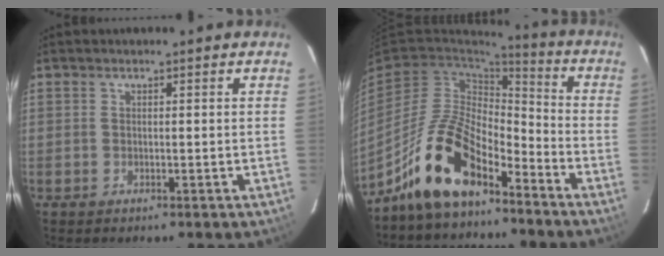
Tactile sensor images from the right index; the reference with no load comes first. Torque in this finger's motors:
{"motor_torque": [0.54, -0.62, 1.06, 0.21]}